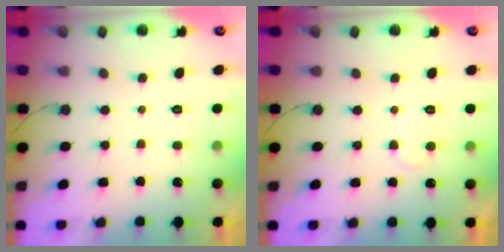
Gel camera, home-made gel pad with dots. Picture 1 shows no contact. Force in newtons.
{"total": 6.7, "press": 6.7, "slide": 0.6}